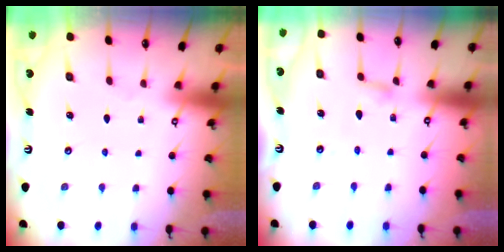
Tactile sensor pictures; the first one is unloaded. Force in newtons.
{"total": 3.0, "press": 3.0, "slide": 0.2}